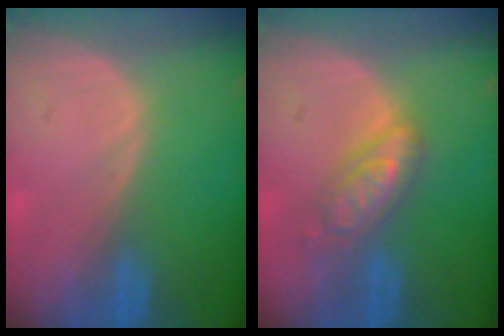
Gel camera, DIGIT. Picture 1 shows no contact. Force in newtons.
{"total": 5.5, "press": 5.5, "slide": 0.2}